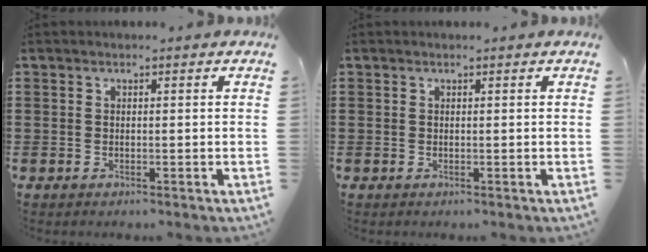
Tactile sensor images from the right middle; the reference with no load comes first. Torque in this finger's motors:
{"motor_torque": [0.00, 0.00, 0.00, 0.01]}